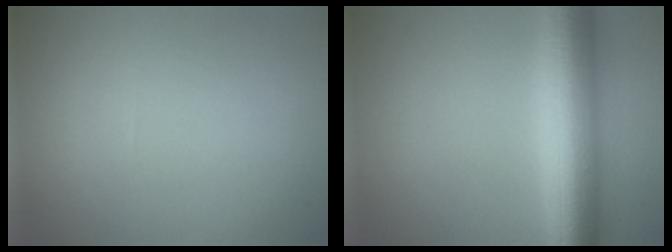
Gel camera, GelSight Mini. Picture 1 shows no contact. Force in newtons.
{"total": 9.5, "press": 9.5, "slide": 0.1}